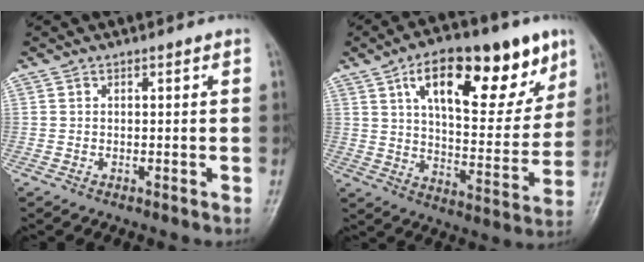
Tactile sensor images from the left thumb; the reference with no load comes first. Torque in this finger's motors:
{"motor_torque": [2.90, 2.10, 1.26, -1.52, 0.52]}